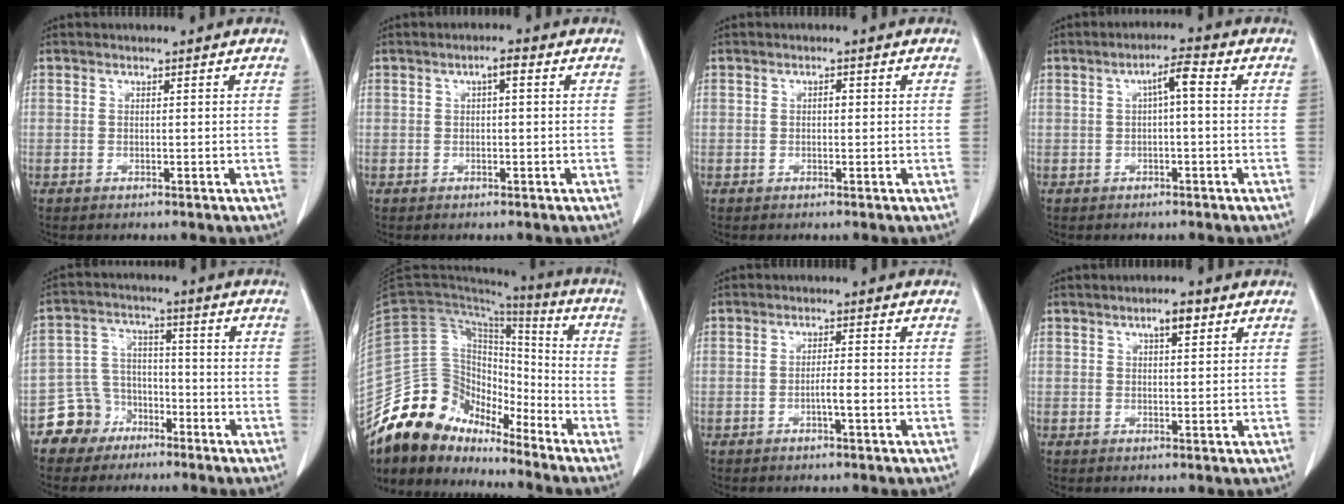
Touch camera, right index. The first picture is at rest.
{"total": 2.4, "force": [0.8, 0.8, 2.2], "torque": [-0.039, 0.010, 0.013]}
{"total": 1.3, "force": [0.1, 0.7, 1.1], "torque": [-0.021, 0.002, 0.001]}
{"total": 3.9, "force": [0.6, 0.8, 3.7], "torque": [-0.066, 0.014, 0.008]}
{"total": 7.8, "force": [-4.7, 6.2, 0.6], "torque": [-0.006, 0.018, -0.080]}
{"total": 18.1, "force": [-15.1, 8.2, 5.7], "torque": [-0.098, 0.058, -0.269]}
{"total": 2.8, "force": [-0.9, 0.4, 2.6], "torque": [-0.046, 0.002, -0.014]}
{"total": 3.4, "force": [1.8, 1.2, 2.6], "torque": [-0.046, 0.004, 0.030]}